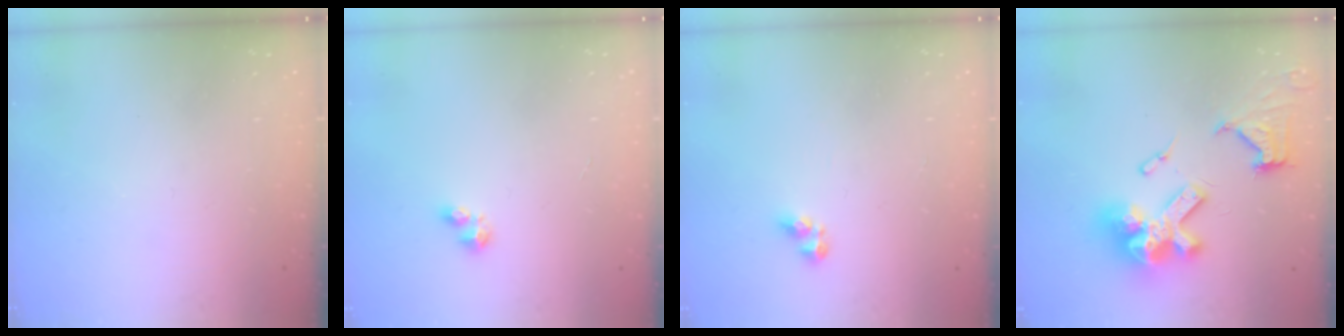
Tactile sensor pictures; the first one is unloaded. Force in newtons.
{"total": 2.5, "press": 2.5, "slide": 0.4}
{"total": 5.5, "press": 5.5, "slide": 0.6}
{"total": 20.4, "press": 20.3, "slide": 2.1}